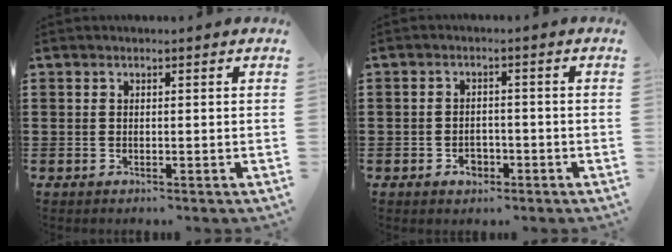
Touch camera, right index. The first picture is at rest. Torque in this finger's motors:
{"motor_torque": [-0.18, 0.65, 0.04, 0.00]}